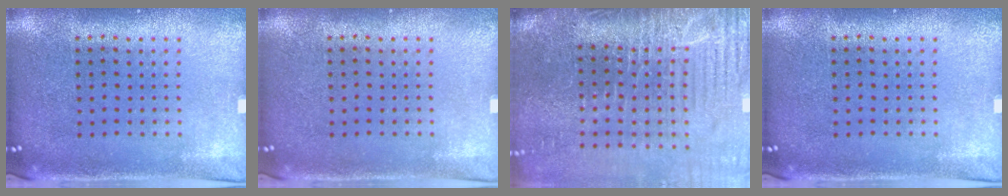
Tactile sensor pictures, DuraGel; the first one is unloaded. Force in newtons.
{"total": 0.0}
{"total": 5.0, "press": 4.3, "slide": 2.6}
{"total": 0.0}